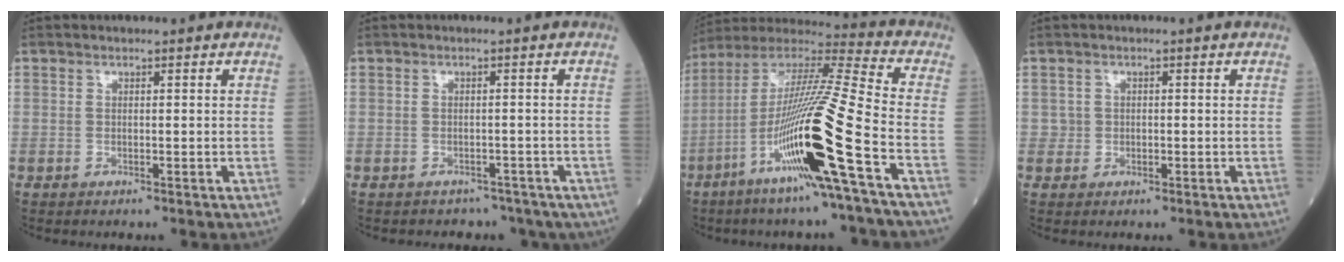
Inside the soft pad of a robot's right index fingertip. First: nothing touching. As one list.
[{"total": 4.5, "force": [-3.3, 3.1, 0.3], "torque": [0.007, 0.016, -0.039]}, {"total": 20.7, "force": [-8.0, -1.2, 19.0], "torque": [-0.392, -0.029, -0.161]}, {"total": 1.3, "force": [-0.1, 1.3, 0.1], "torque": [0.001, 0.004, -0.003]}]